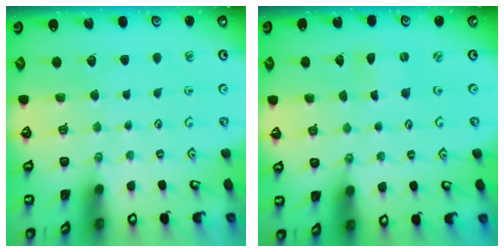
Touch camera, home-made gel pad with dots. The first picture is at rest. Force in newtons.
{"total": 0.0}